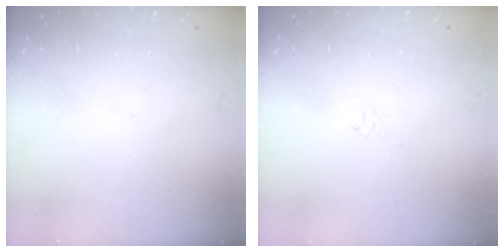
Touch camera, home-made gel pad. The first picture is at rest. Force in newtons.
{"total": 2.8, "press": 2.7, "slide": 0.6}